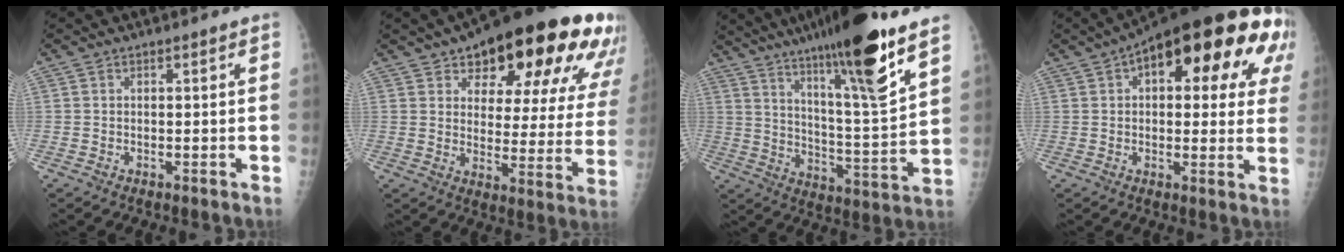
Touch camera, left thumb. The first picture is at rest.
{"total": 26.6, "force": [15.8, 10.5, 18.7], "torque": [-0.221, -0.034, 0.206]}
{"total": 21.4, "force": [14.1, 1.8, 16.0], "torque": [-0.240, -0.061, 0.230]}
{"total": 25.3, "force": [10.0, 10.9, 20.5], "torque": [-0.254, 0.025, 0.125]}